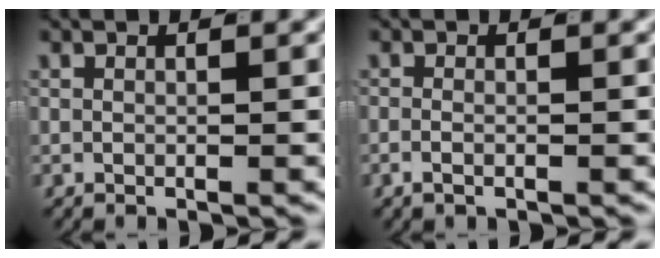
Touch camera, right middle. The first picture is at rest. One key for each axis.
{"total": 1.2, "fx": -0.8, "fy": 0.4, "fz": 0.8, "tx": -0.024, "ty": -0.007, "tz": -0.013}